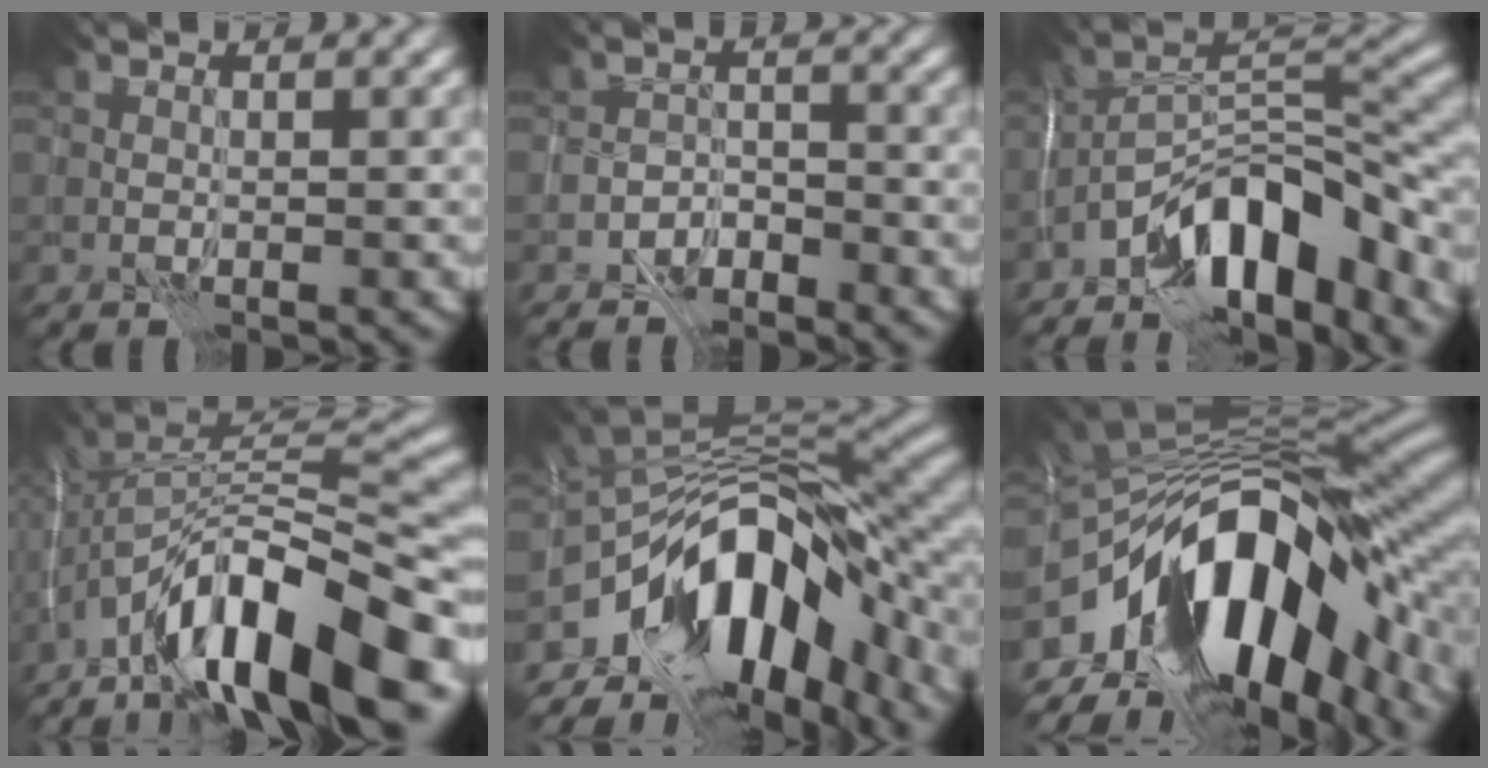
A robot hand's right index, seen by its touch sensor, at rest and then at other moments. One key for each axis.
{"total": 2.7, "fx": -2.4, "fy": 1.0, "fz": 0.7, "tx": -0.010, "ty": 0.006, "tz": -0.052}
{"total": 10.3, "fx": -6.8, "fy": 3.6, "fz": 6.8, "tx": -0.091, "ty": 0.013, "tz": -0.134}
{"total": 13.9, "fx": -7.9, "fy": 4.4, "fz": 10.6, "tx": -0.169, "ty": 0.024, "tz": -0.139}
{"total": 14.3, "fx": -6.2, "fy": 7.7, "fz": 10.3, "tx": -0.170, "ty": 0.009, "tz": -0.100}
{"total": 17.1, "fx": -4.9, "fy": 8.9, "fz": 13.7, "tx": -0.235, "ty": 0.002, "tz": -0.082}